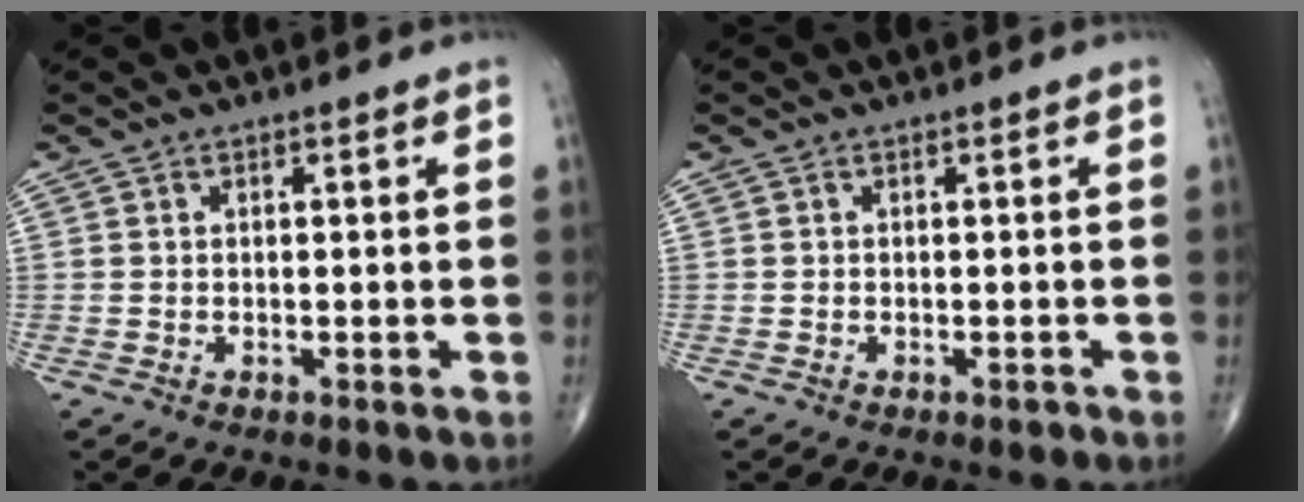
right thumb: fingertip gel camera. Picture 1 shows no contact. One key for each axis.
{"total": 0.6, "fx": -0.4, "fy": 0.3, "fz": 0.3, "tx": -0.003, "ty": 0.000, "tz": -0.007}